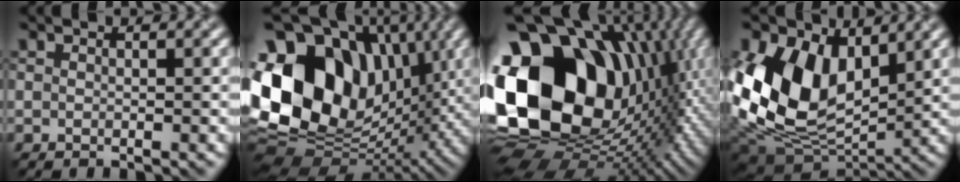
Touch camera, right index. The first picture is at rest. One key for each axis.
{"total": 18.0, "fx": 3.2, "fy": 13.7, "fz": 11.2, "tx": -0.240, "ty": 0.019, "tz": 0.054}
{"total": 22.5, "fx": 2.6, "fy": 16.9, "fz": 14.6, "tx": -0.308, "ty": -0.042, "tz": 0.083}
{"total": 12.9, "fx": 3.7, "fy": 8.4, "fz": 9.0, "tx": -0.195, "ty": 0.000, "tz": 0.068}